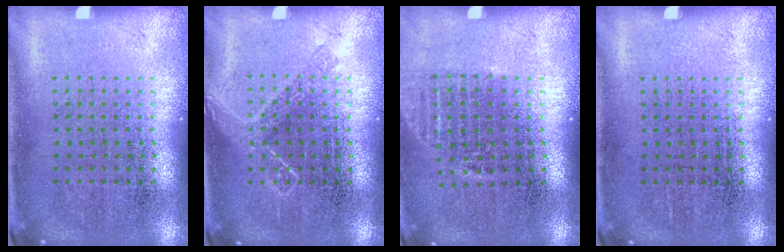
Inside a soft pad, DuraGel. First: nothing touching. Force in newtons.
{"total": 1.7, "press": 1.7, "slide": 0.3}
{"total": 1.1, "press": 1.0, "slide": 0.4}
{"total": 0.0}